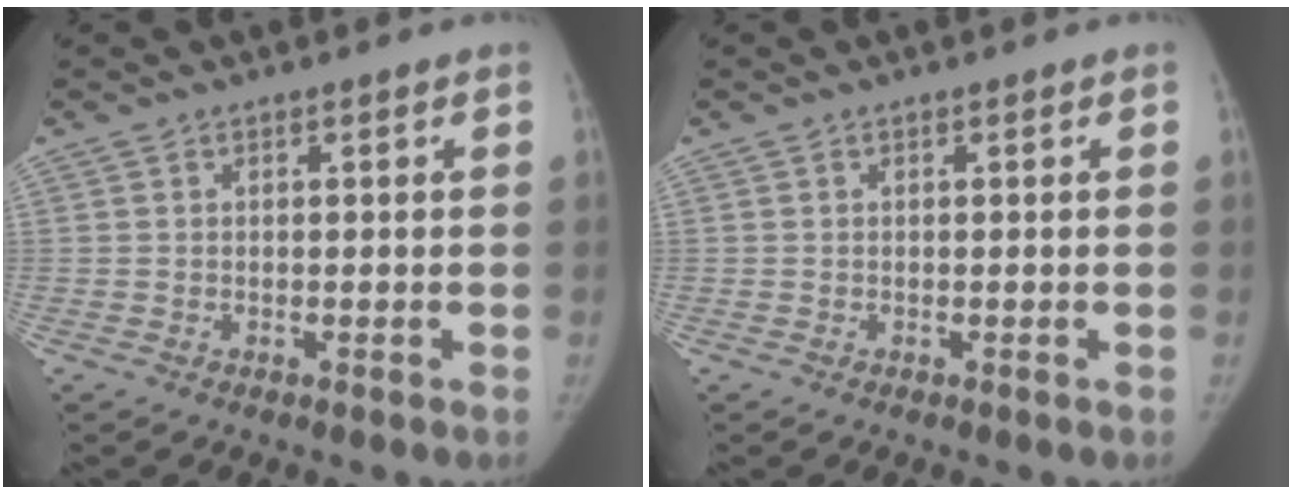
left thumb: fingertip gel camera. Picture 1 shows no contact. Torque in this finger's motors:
{"motor_torque": [-0.05, -0.13, 0.21, -0.03, 0.02]}